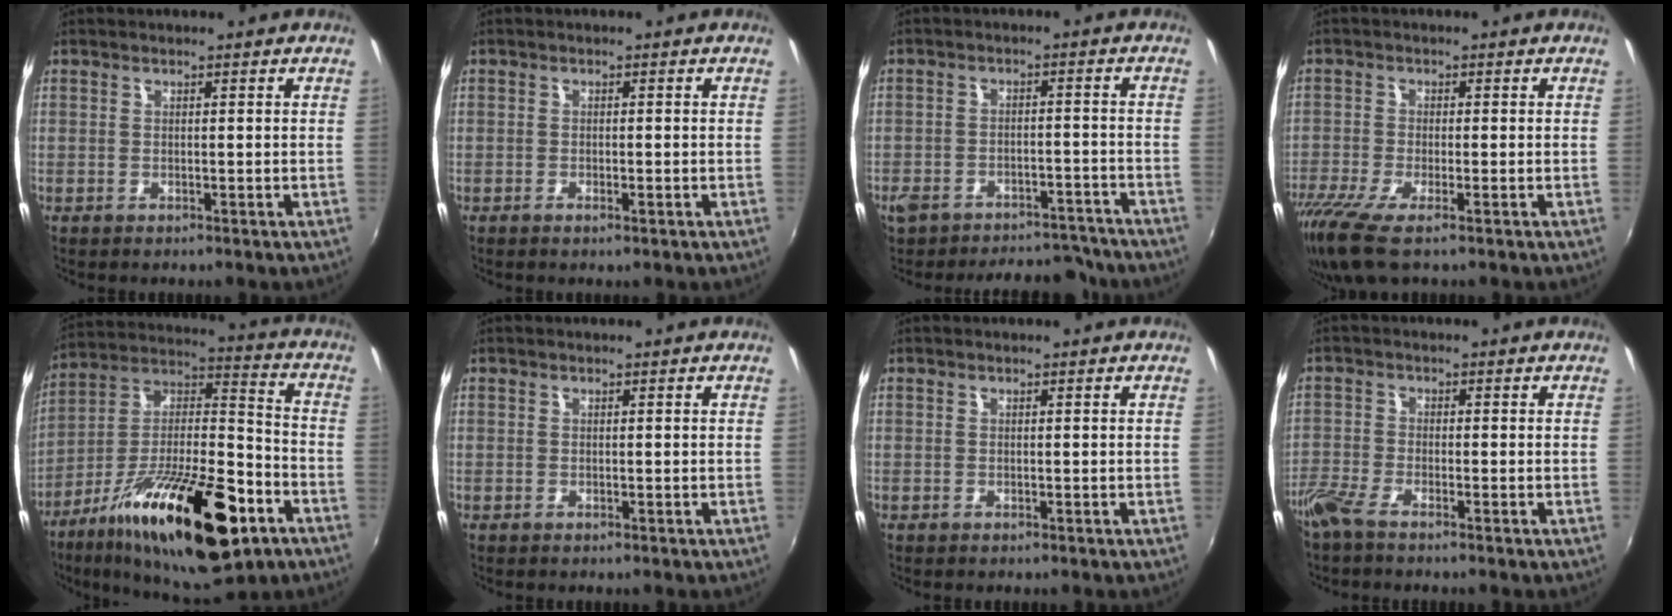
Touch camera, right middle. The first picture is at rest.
{"total": 1.3, "force": [-0.8, 0.4, 0.9], "torque": [-0.016, -0.002, -0.014]}
{"total": 14.6, "force": [-12.2, 6.5, 4.9], "torque": [-0.121, 0.017, -0.149]}
{"total": 9.7, "force": [-6.5, 2.0, 6.9], "torque": [-0.163, -0.041, -0.122]}
{"total": 27.3, "force": [-13.6, 9.4, 21.7], "torque": [-0.361, -0.019, -0.219]}
{"total": 0.0}
{"total": 0.0}
{"total": 4.0, "force": [-3.4, 0.6, 2.1], "torque": [-0.059, -0.010, -0.073]}